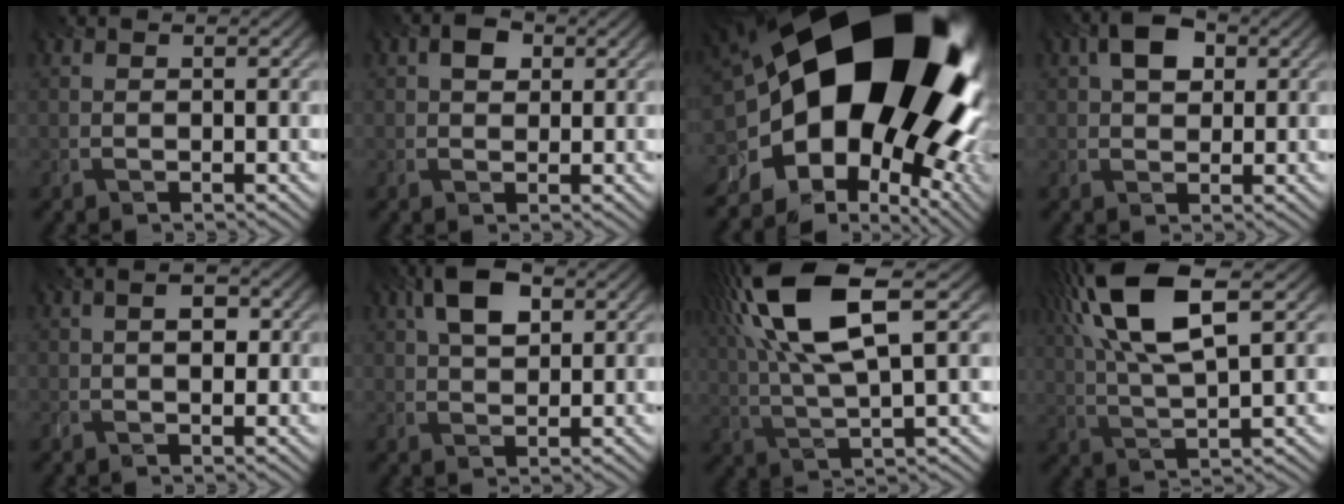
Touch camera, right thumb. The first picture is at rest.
{"total": 1.8, "force": [0.7, 1.2, 1.2], "torque": [-0.023, 0.006, 0.008]}
{"total": 22.5, "force": [1.7, 14.0, 17.6], "torque": [-0.298, -0.056, 0.052]}
{"total": 4.2, "force": [1.6, 2.5, 3.0], "torque": [-0.056, 0.010, 0.020]}
{"total": 1.8, "force": [0.1, 0.6, 1.6], "torque": [-0.022, -0.002, 0.002]}
{"total": 5.6, "force": [2.2, 2.7, 4.3], "torque": [-0.091, 0.008, 0.036]}
{"total": 15.3, "force": [6.2, 4.6, 13.2], "torque": [-0.299, 0.022, 0.114]}
{"total": 14.0, "force": [6.3, 4.3, 11.7], "torque": [-0.264, 0.022, 0.118]}